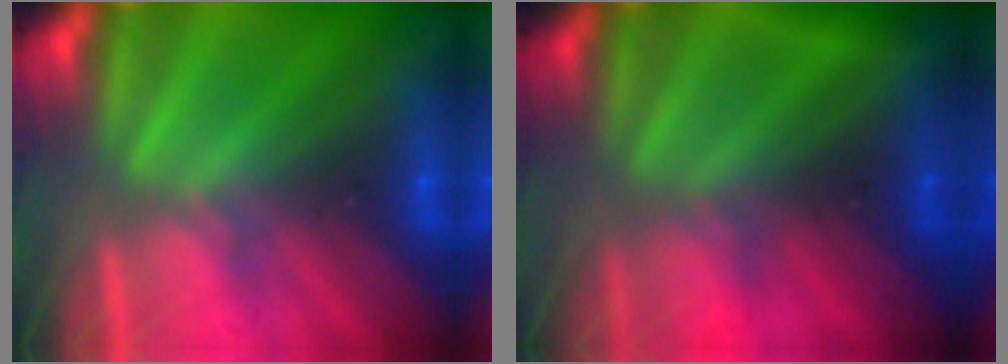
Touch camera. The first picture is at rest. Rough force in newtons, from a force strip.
{"total": 8.1}